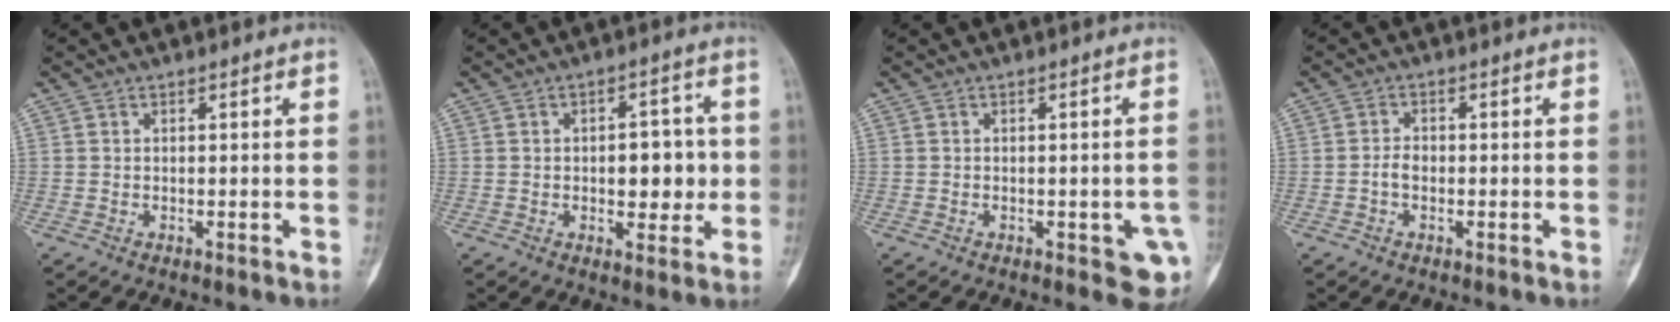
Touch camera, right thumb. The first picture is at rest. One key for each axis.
{"total": 7.9, "fx": -0.3, "fy": 4.5, "fz": 6.5, "tx": -0.053, "ty": 0.010, "tz": -0.002}
{"total": 5.6, "fx": -1.8, "fy": 2.2, "fz": 4.8, "tx": -0.037, "ty": 0.006, "tz": -0.014}
{"total": 2.2, "fx": -0.7, "fy": 1.4, "fz": 1.6, "tx": -0.026, "ty": 0.009, "tz": -0.016}